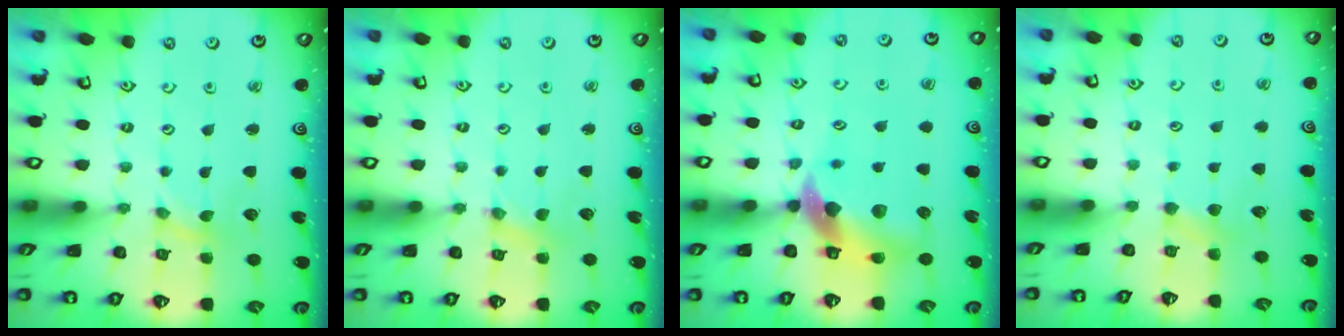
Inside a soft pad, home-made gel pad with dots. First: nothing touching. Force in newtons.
{"total": 1.3, "press": 1.3, "slide": 0.2}
{"total": 12.0, "press": 11.9, "slide": 1.6}
{"total": 2.9, "press": 2.8, "slide": 0.4}